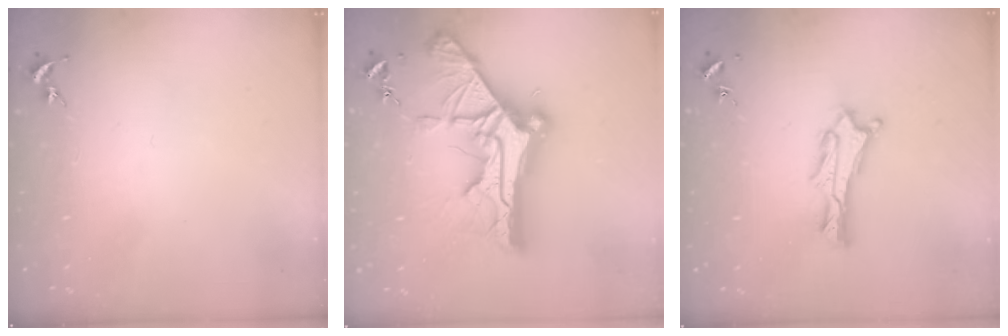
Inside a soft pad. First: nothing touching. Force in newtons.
{"total": 14.5, "press": 14.5, "slide": 1.5}
{"total": 2.0, "press": 2.0, "slide": 0.2}